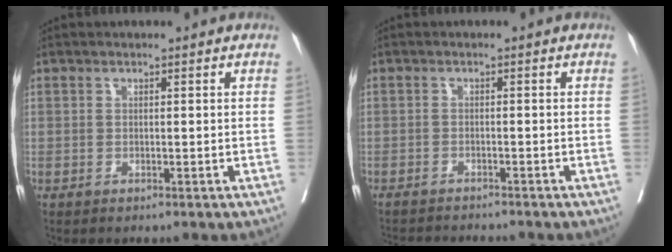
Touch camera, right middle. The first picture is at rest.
{"total": 6.6, "force": [-6.3, 0.4, 1.7], "torque": [-0.020, -0.011, -0.092]}